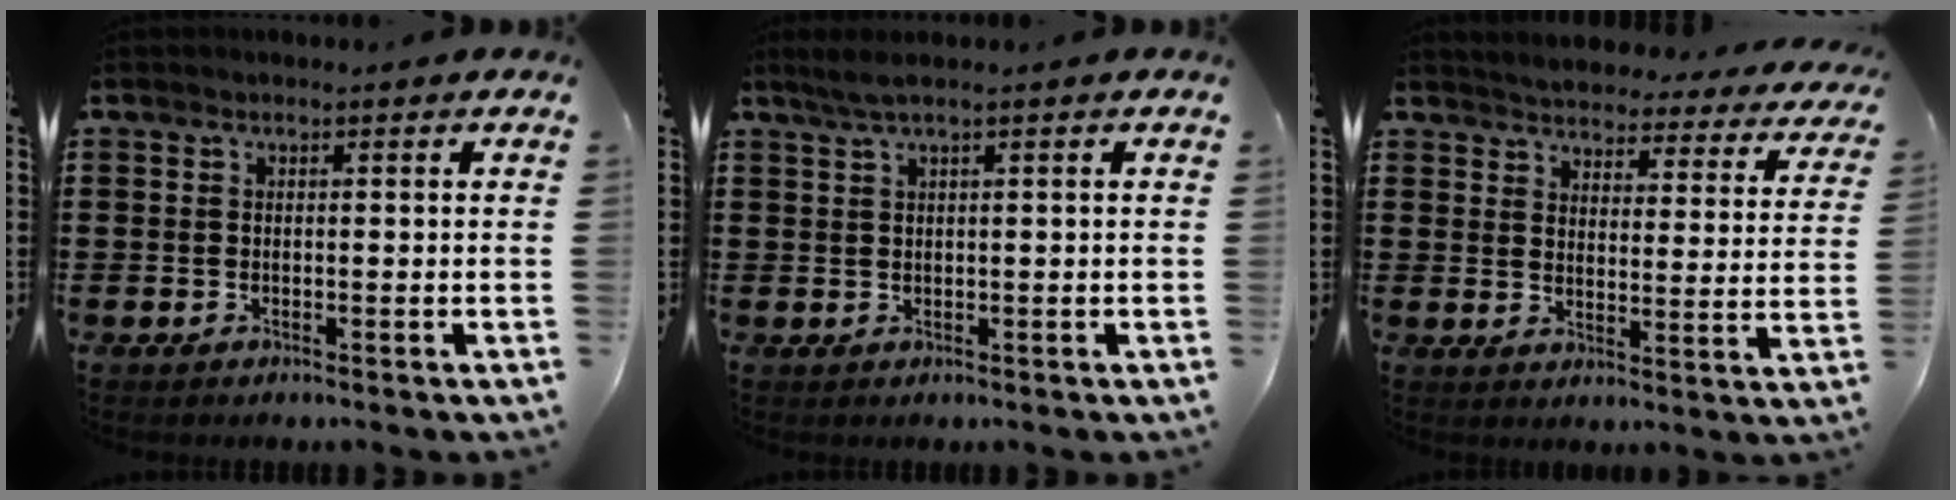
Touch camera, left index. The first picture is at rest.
{"total": 1.6, "force": [0.8, -0.1, 1.4], "torque": [-0.028, -0.001, 0.014]}
{"total": 3.5, "force": [3.5, -0.1, 0.0], "torque": [-0.024, -0.031, 0.055]}